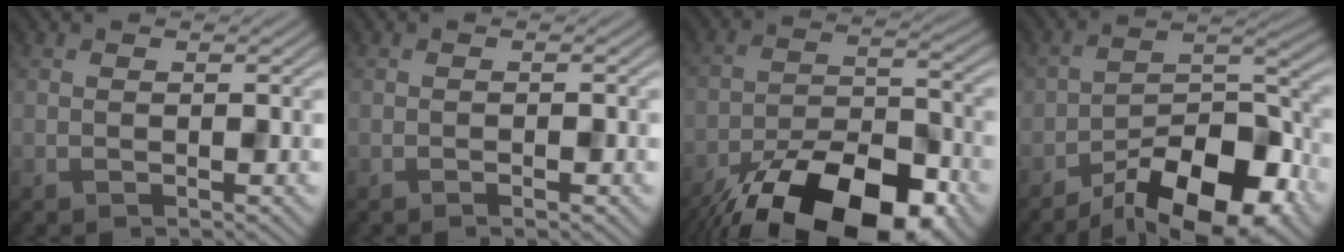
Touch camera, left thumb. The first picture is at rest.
{"total": 0.8, "force": [-0.4, 0.2, 0.7], "torque": [-0.010, -0.001, -0.007]}
{"total": 19.0, "force": [-13.3, 7.9, 11.0], "torque": [-0.190, -0.046, -0.205]}
{"total": 13.7, "force": [-9.0, 5.9, 8.5], "torque": [-0.130, -0.008, -0.156]}